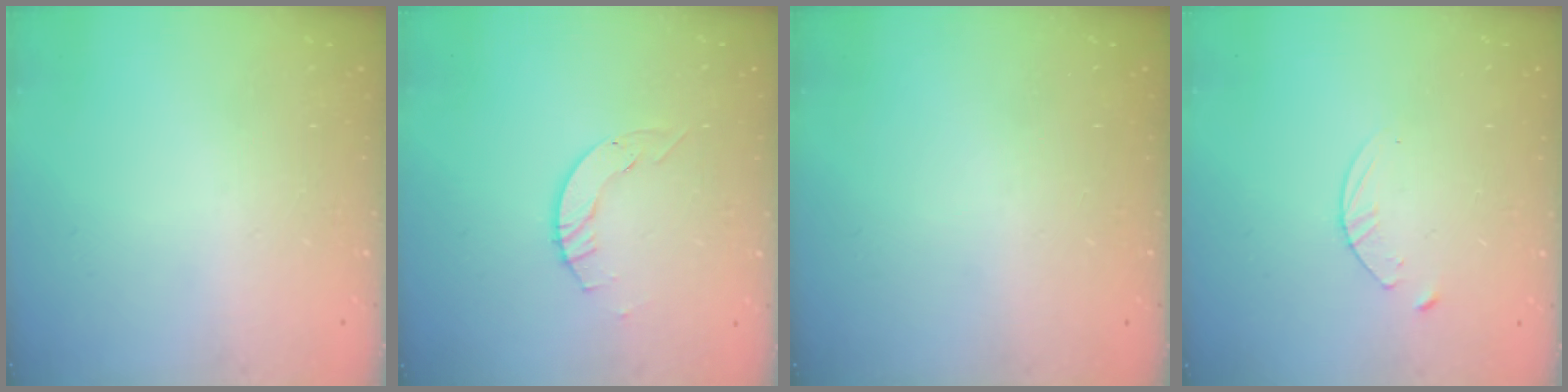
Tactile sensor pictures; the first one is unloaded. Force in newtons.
{"total": 2.1, "press": 2.1, "slide": 0.3}
{"total": 0.0}
{"total": 3.1, "press": 3.1, "slide": 0.3}